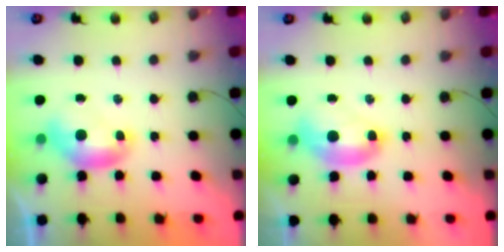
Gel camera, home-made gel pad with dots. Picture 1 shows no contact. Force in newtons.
{"total": 2.5, "press": 2.5, "slide": 0.6}